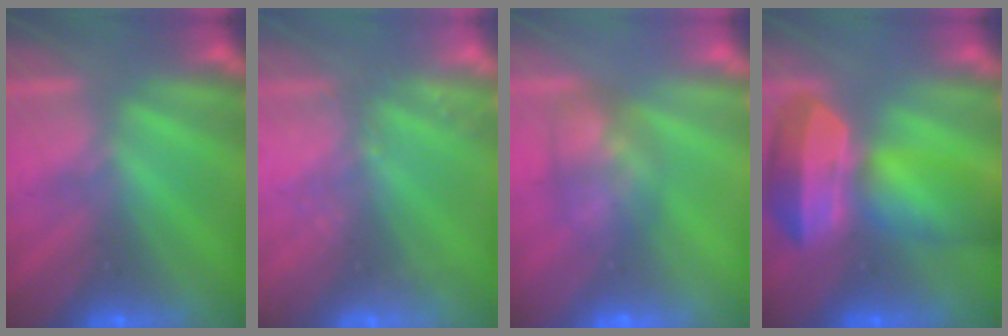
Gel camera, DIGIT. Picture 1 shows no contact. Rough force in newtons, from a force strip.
{"total": 2.4}
{"total": 7.3}
{"total": 5.8}